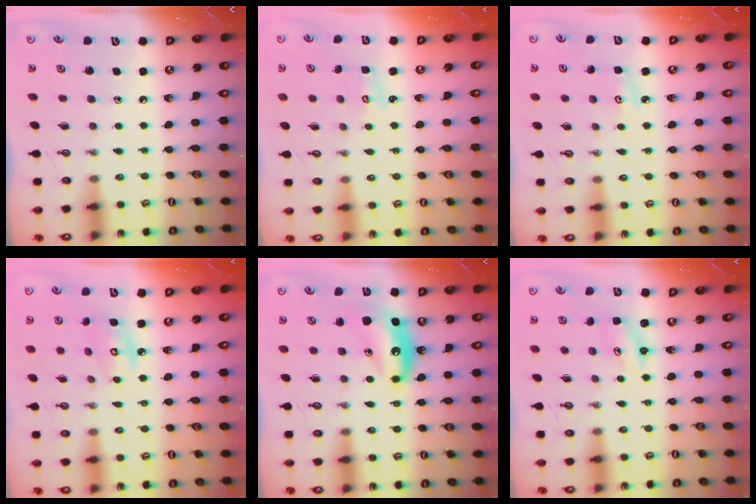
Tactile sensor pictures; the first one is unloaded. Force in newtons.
{"total": 2.0, "press": 1.9, "slide": 0.2}
{"total": 2.7, "press": 2.6, "slide": 0.4}
{"total": 4.6, "press": 4.5, "slide": 0.2}
{"total": 11.1, "press": 11.0, "slide": 1.1}
{"total": 2.8, "press": 2.8, "slide": 0.3}